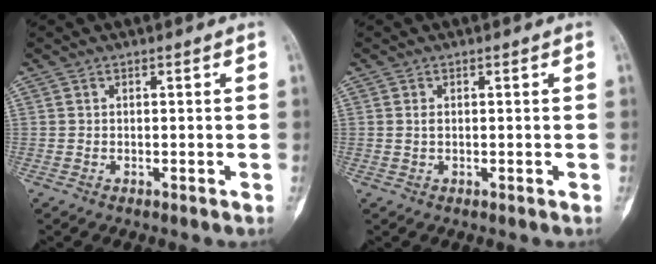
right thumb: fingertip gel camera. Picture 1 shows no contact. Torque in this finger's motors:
{"motor_torque": [-0.15, 0.12, 0.29, -0.02, -0.01]}